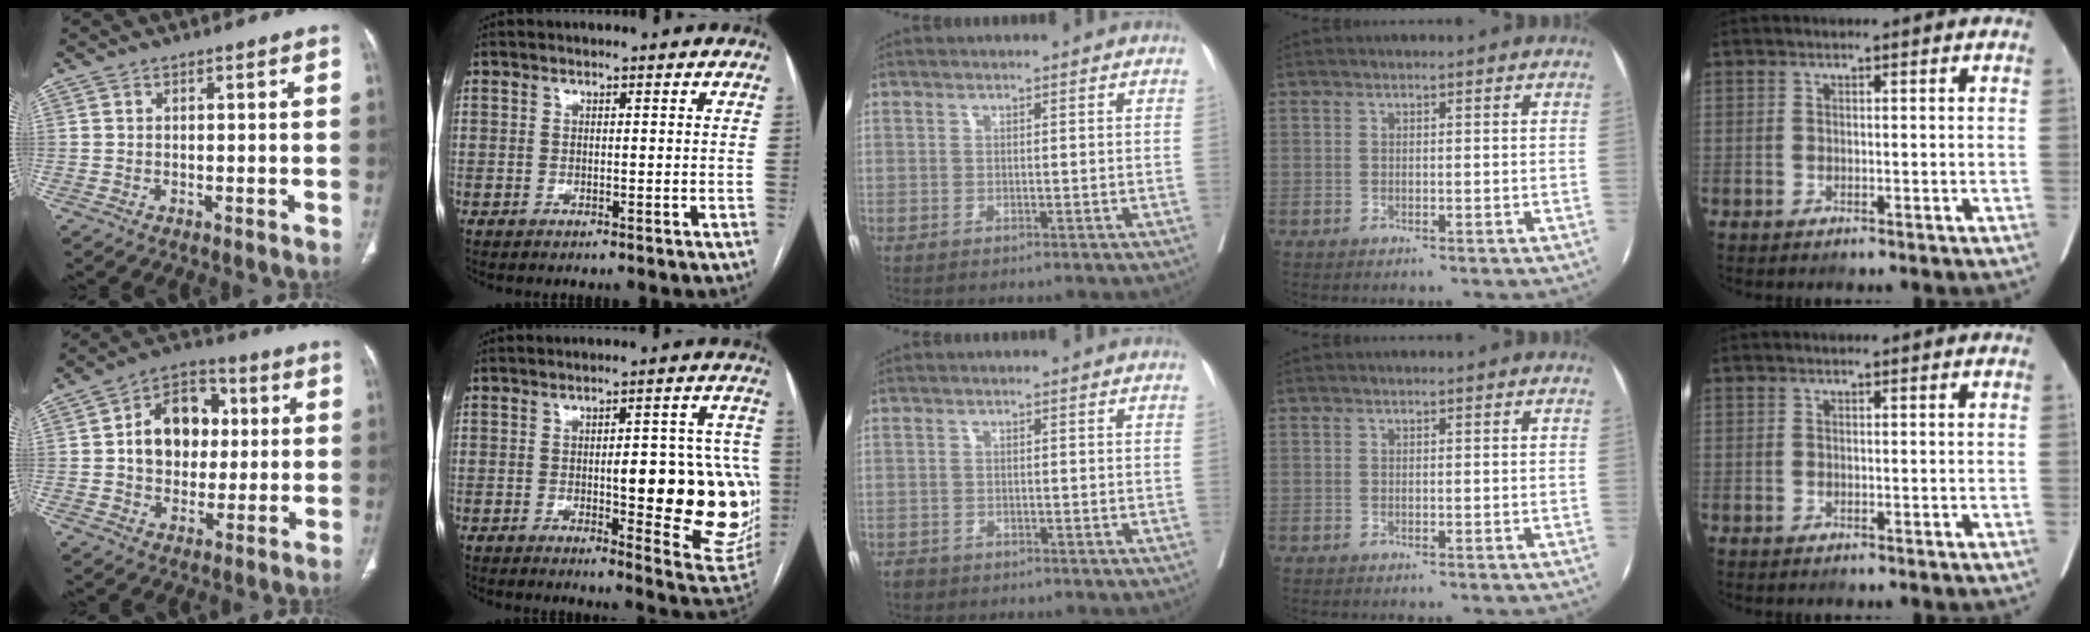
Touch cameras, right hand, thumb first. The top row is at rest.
{"thumb": {"total": 13.8, "force": [1.7, 10.3, 9.0], "torque": [-0.102, 0.015, 0.024]}, "index": {"total": 19.0, "force": [-1.9, 5.3, 18.1], "torque": [-0.150, 0.015, -0.005]}, "middle": {"total": 1.4, "force": [-1.1, 0.9, 0.2], "torque": [-0.008, 0.002, -0.017]}}